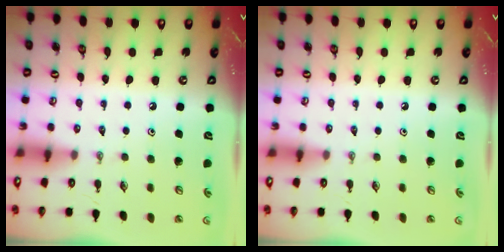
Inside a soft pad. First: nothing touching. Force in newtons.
{"total": 0.0}